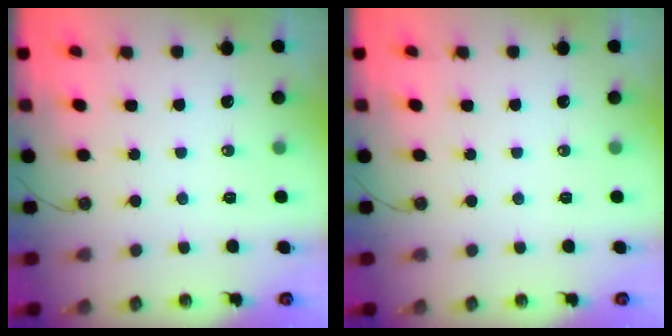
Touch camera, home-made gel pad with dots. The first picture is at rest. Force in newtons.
{"total": 0.0}